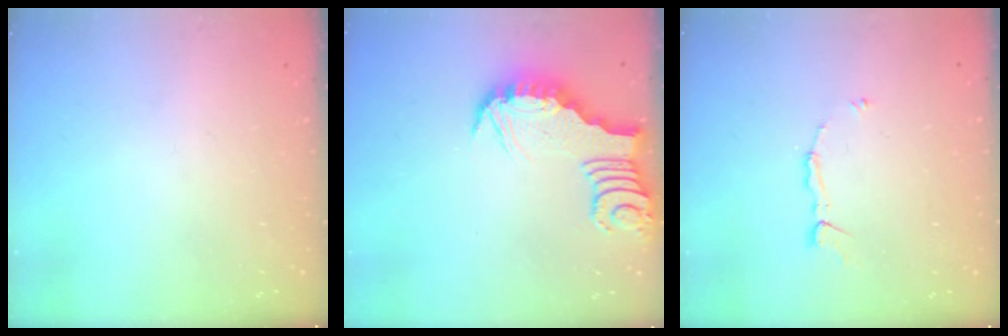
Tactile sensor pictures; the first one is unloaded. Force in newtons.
{"total": 3.4, "press": 3.4, "slide": 0.1}
{"total": 4.0, "press": 3.9, "slide": 0.5}